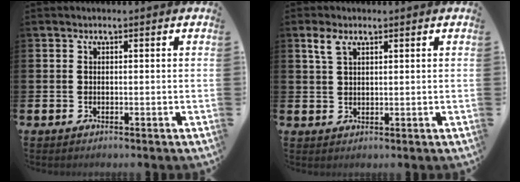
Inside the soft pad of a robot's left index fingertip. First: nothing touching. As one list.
[{"total": 2.9, "force": [2.0, 1.3, 1.7], "torque": [-0.029, 0.003, 0.033]}]